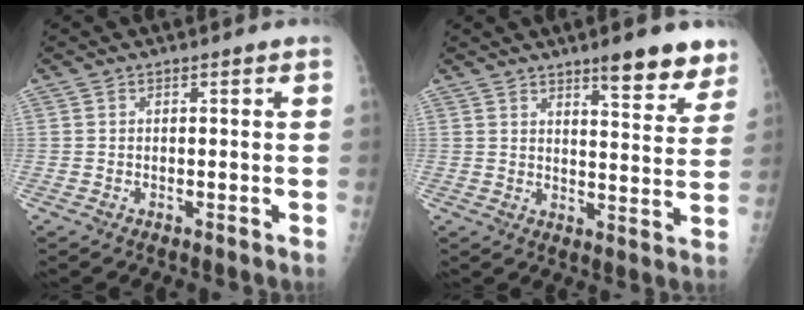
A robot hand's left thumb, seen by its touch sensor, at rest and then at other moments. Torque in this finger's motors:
{"motor_torque": [0.97, 0.40, 0.54, -0.74, 0.03]}